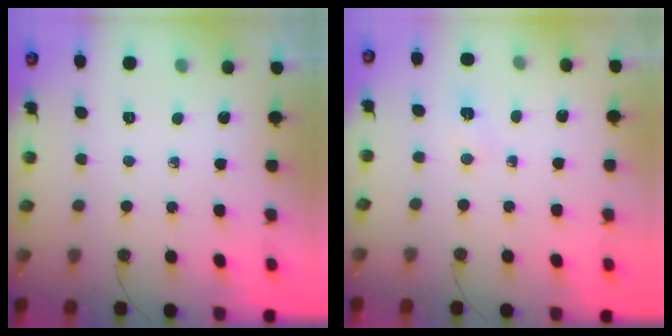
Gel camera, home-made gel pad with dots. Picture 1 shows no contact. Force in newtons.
{"total": 2.7, "press": 1.1, "slide": 2.5}